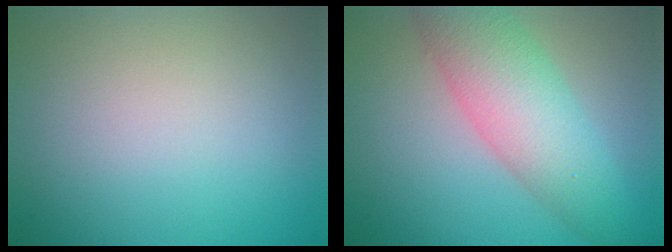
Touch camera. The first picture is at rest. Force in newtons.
{"total": 7.1, "press": 7.1, "slide": 0.4}